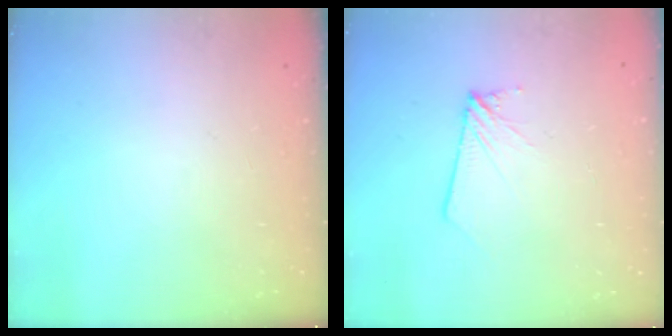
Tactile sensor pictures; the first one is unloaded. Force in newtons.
{"total": 2.6, "press": 2.6, "slide": 0.2}